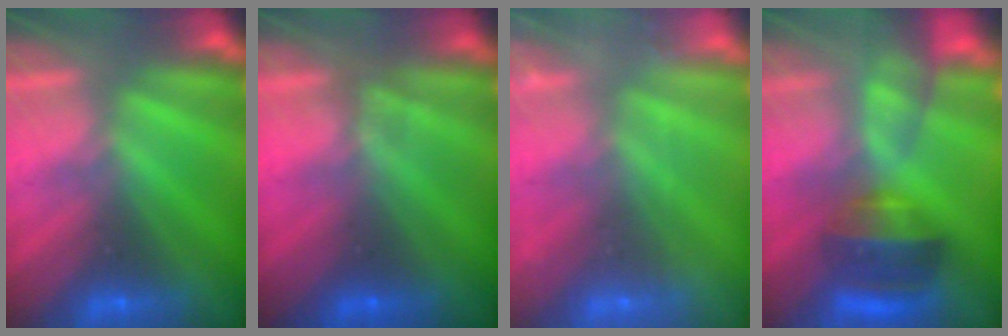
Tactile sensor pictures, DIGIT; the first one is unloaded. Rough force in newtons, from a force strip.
{"total": 1.1}
{"total": 2.2}
{"total": 7.2}